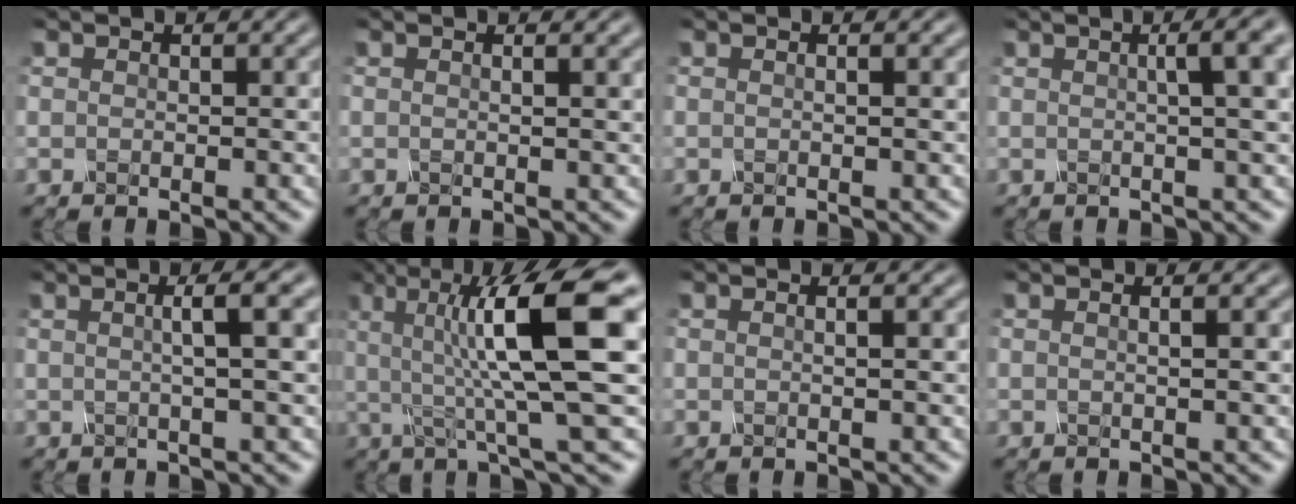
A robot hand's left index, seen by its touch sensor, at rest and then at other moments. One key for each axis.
{"total": 3.1, "fx": 1.5, "fy": 1.4, "fz": 2.4, "tx": -0.009, "ty": 0.018, "tz": -0.015}
{"total": 2.0, "fx": 0.7, "fy": 0.9, "fz": 1.6, "tx": -0.009, "ty": 0.003, "tz": -0.015}
{"total": 7.0, "fx": 2.3, "fy": 2.7, "fz": 6.1, "tx": -0.044, "ty": 0.037, "tz": 0.005}
{"total": 5.3, "fx": 1.2, "fy": 1.4, "fz": 5.0, "tx": -0.057, "ty": 0.018, "tz": -0.003}
{"total": 11.7, "fx": 1.6, "fy": 2.4, "fz": 11.3, "tx": -0.175, "ty": 0.005, "tz": 0.024}
{"total": 2.3, "fx": 0.5, "fy": 1.2, "fz": 2.0, "tx": -0.012, "ty": 0.007, "tz": -0.022}
{"total": 2.6, "fx": 0.6, "fy": 1.3, "fz": 2.2, "tx": -0.014, "ty": 0.011, "tz": -0.023}